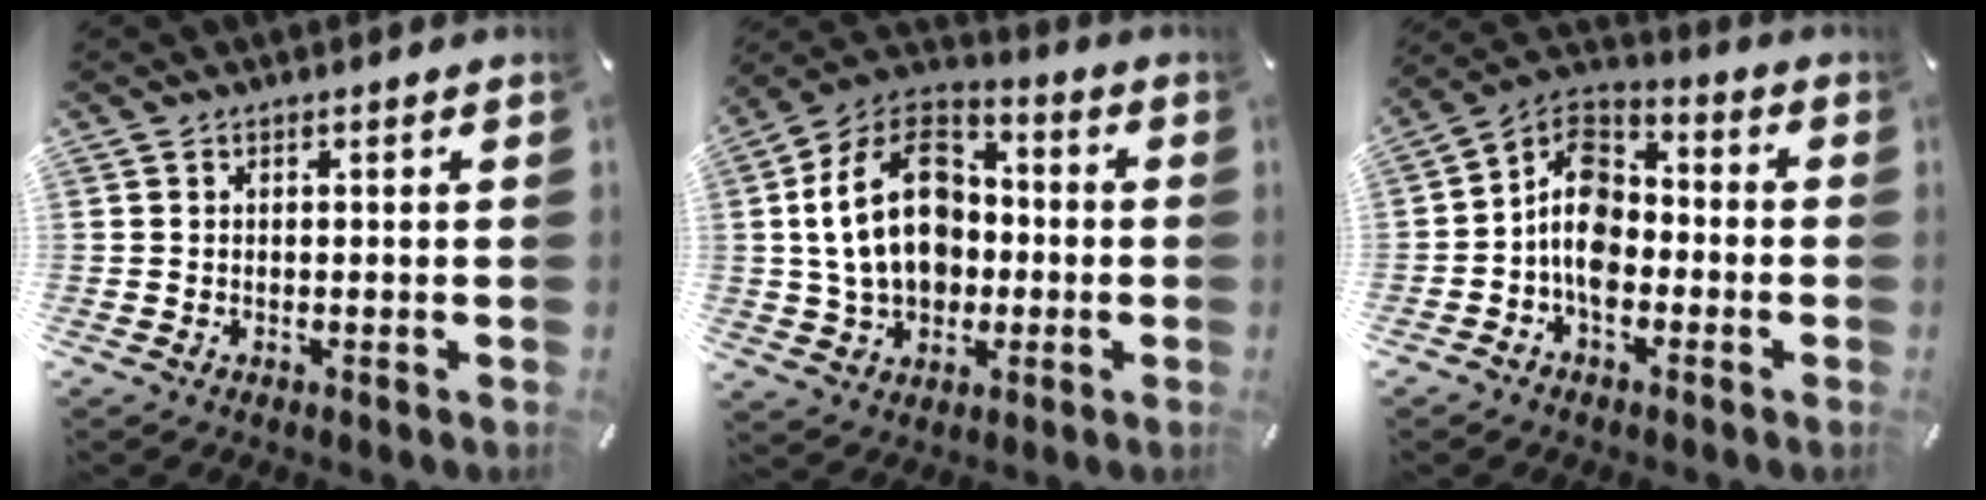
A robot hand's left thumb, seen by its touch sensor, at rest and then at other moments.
{"total": 19.9, "force": [0.2, 15.1, 12.9], "torque": [-0.268, 0.014, 0.001]}
{"total": 10.4, "force": [-3.6, 7.3, 6.4], "torque": [-0.143, 0.019, -0.070]}